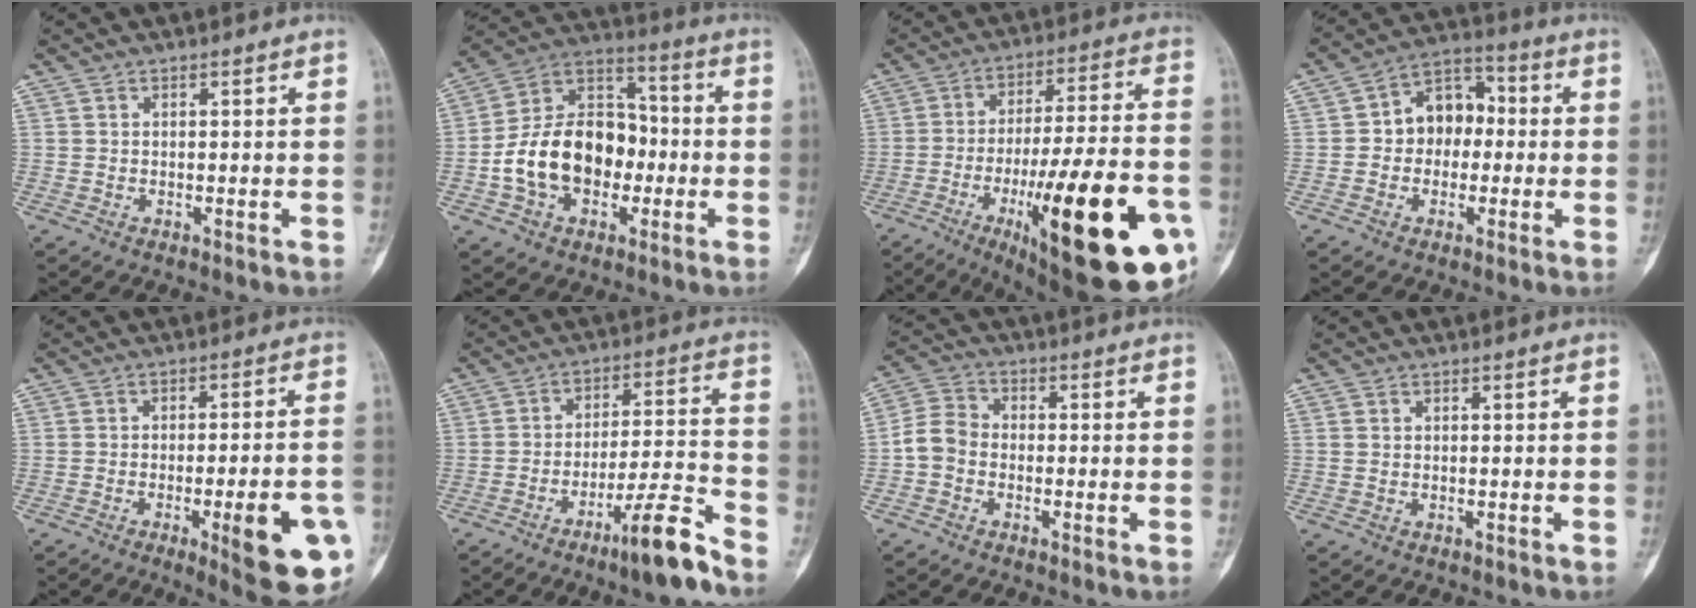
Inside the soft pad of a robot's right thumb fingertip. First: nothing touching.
{"total": 18.5, "force": [-3.5, 13.2, 12.4], "torque": [-0.180, 0.044, -0.061]}
{"total": 31.8, "force": [-11.8, 8.4, 28.3], "torque": [-0.376, 0.031, -0.164]}
{"total": 10.0, "force": [0.0, 7.6, 6.5], "torque": [-0.059, 0.037, -0.014]}
{"total": 16.0, "force": [-5.8, 3.6, 14.5], "torque": [-0.148, 0.015, -0.065]}
{"total": 11.7, "force": [-8.4, 1.0, 8.1], "torque": [-0.126, 0.064, -0.141]}
{"total": 5.6, "force": [-1.5, 4.5, 3.0], "torque": [-0.048, 0.018, -0.043]}
{"total": 0.5, "force": [0.1, 0.4, 0.3], "torque": [-0.005, 0.002, 0.003]}